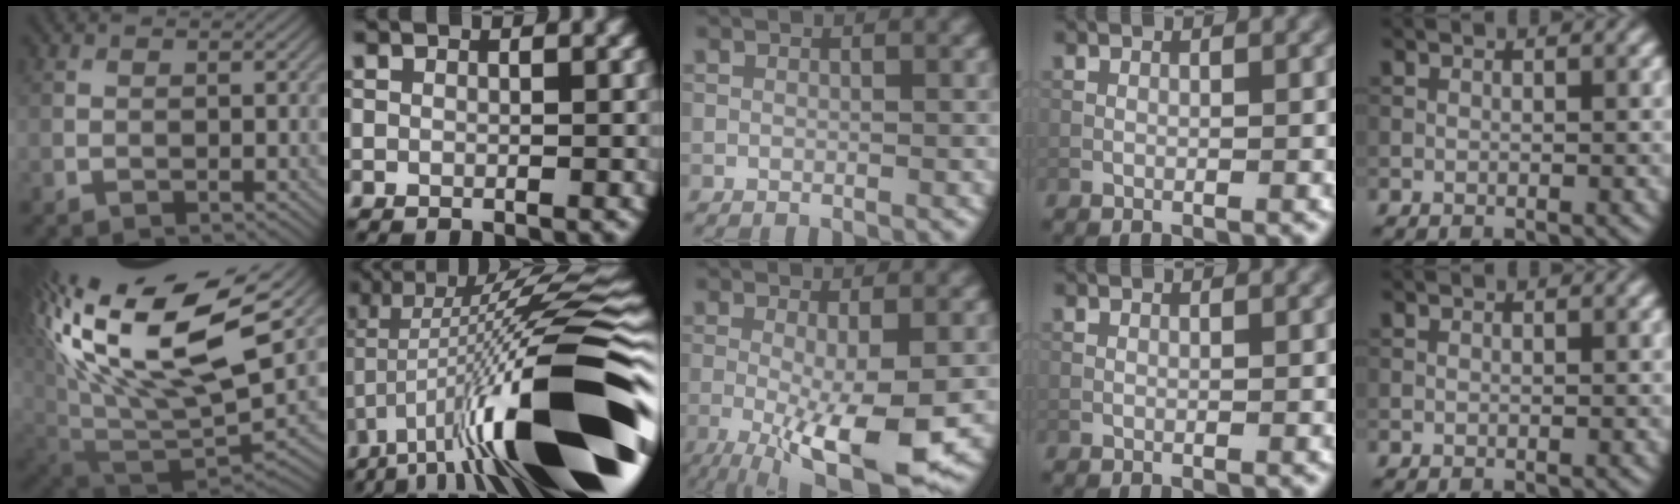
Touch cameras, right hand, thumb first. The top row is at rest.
{"thumb": {"total": 20.0, "force": [8.4, 10.1, 15.1], "torque": [-0.297, 0.009, 0.158]}, "index": {"total": 19.0, "force": [-6.5, 5.0, 17.2], "torque": [-0.279, 0.026, -0.117]}, "middle": {"total": 9.6, "force": [-2.7, 2.2, 8.9], "torque": [-0.156, -0.020, -0.036]}}